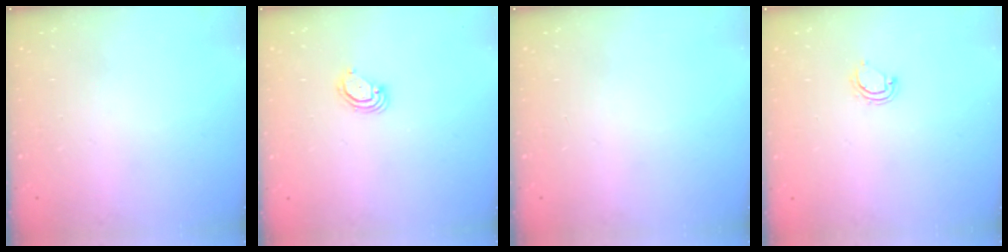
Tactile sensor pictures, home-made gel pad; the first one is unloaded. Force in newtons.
{"total": 3.2, "press": 3.2, "slide": 0.2}
{"total": 0.0}
{"total": 4.2, "press": 4.2, "slide": 0.4}